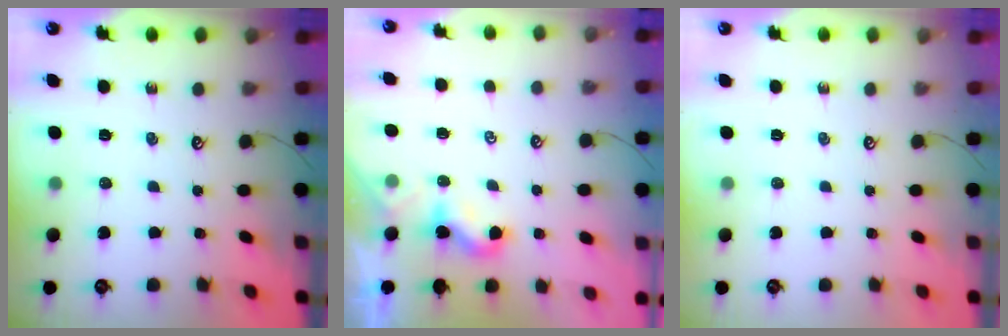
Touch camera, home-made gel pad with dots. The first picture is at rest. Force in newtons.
{"total": 2.1, "press": 2.1, "slide": 0.2}
{"total": 0.0}